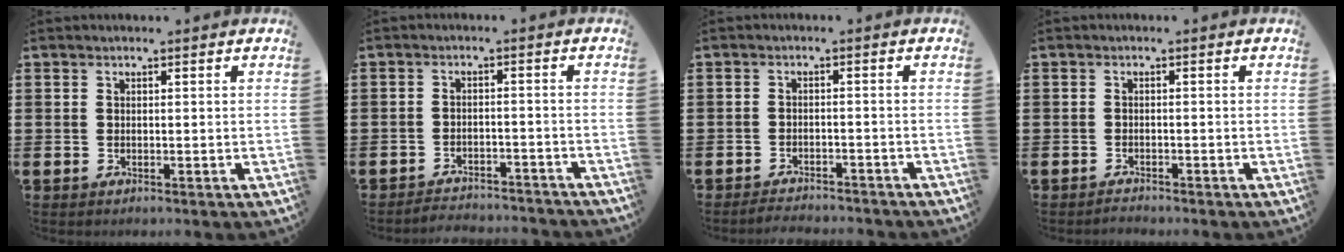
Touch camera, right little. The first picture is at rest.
{"total": 2.6, "force": [-2.6, 0.0, -0.3], "torque": [-0.003, 0.004, -0.057]}
{"total": 2.0, "force": [-2.0, 0.0, 0.0], "torque": [-0.005, 0.003, -0.041]}
{"total": 0.8, "force": [-0.8, 0.0, 0.0], "torque": [-0.002, -0.002, -0.017]}